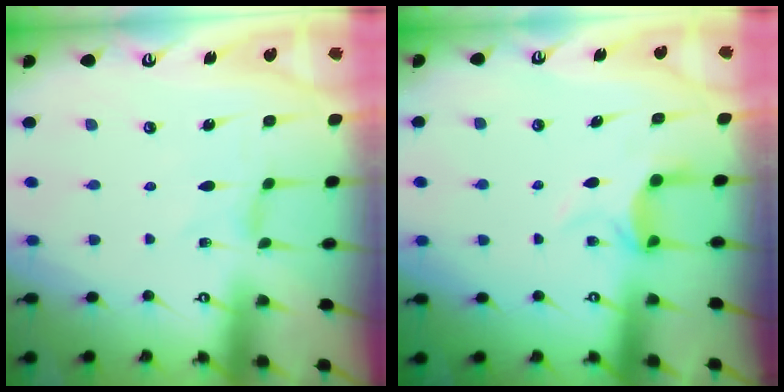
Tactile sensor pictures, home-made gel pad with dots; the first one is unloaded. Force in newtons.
{"total": 5.7, "press": 5.6, "slide": 1.1}